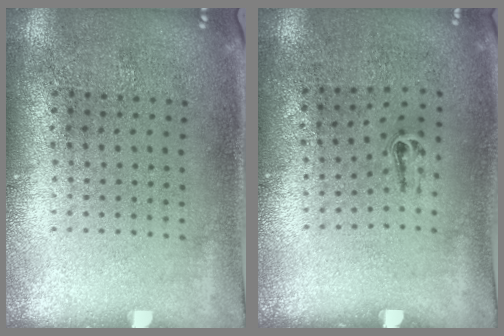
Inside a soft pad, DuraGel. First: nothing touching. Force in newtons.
{"total": 0.5, "press": 0.2, "slide": 0.5}